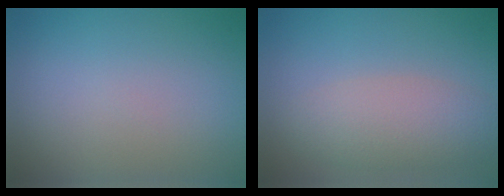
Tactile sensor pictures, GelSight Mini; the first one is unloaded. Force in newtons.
{"total": 4.0, "press": 4.0, "slide": 0.3}